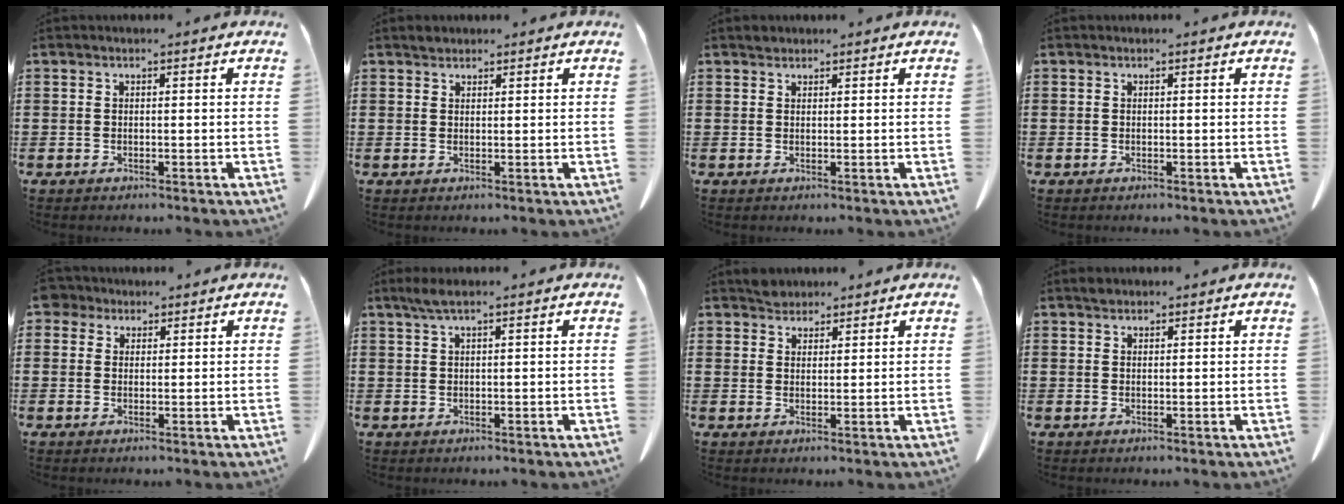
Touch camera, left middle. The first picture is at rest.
{"total": 1.1, "force": [1.0, 0.4, 0.0], "torque": [0.004, 0.000, 0.019]}
{"total": 0.9, "force": [0.8, 0.4, 0.0], "torque": [-0.002, 0.002, 0.016]}
{"total": 0.0}
{"total": 2.5, "force": [1.7, 1.7, 0.7], "torque": [-0.016, 0.006, 0.031]}
{"total": 1.9, "force": [1.1, 0.1, 1.6], "torque": [-0.033, 0.002, 0.020]}
{"total": 2.6, "force": [2.4, 1.0, 0.0], "torque": [0.000, 0.002, 0.046]}
{"total": 0.9, "force": [0.8, 0.5, 0.2], "torque": [-0.007, 0.003, 0.015]}